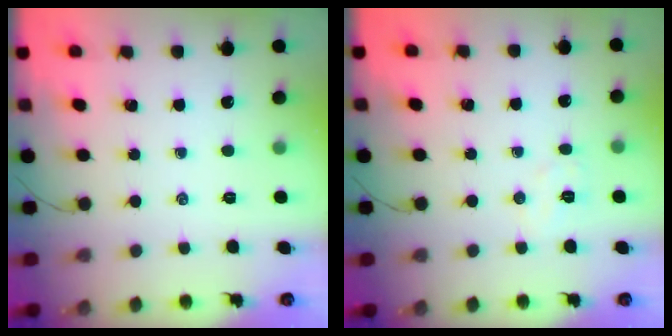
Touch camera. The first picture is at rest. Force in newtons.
{"total": 4.0, "press": 3.9, "slide": 0.9}